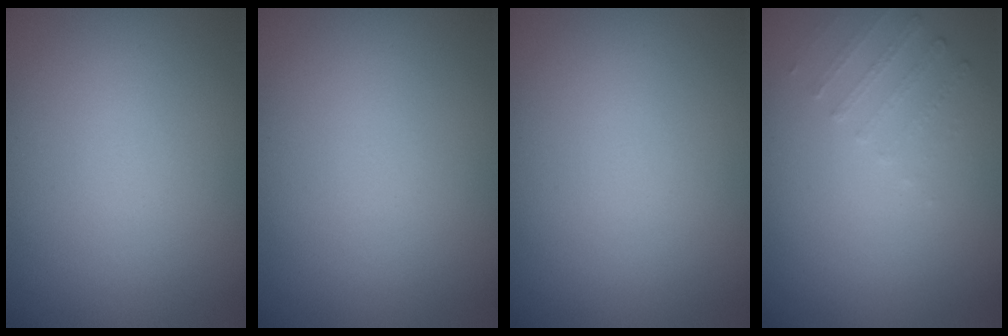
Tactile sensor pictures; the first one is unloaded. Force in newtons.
{"total": 0.0}
{"total": 0.0}
{"total": 1.1, "press": 0.7, "slide": 0.8}